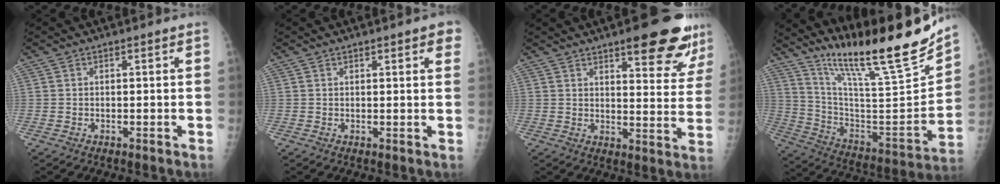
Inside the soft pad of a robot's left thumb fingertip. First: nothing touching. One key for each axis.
{"total": 3.6, "fx": 2.1, "fy": 1.0, "fz": 2.7, "tx": -0.019, "ty": -0.005, "tz": 0.021}
{"total": 15.7, "fx": 10.3, "fy": 4.6, "fz": 10.9, "tx": -0.100, "ty": -0.059, "tz": 0.128}
{"total": 24.7, "fx": 20.3, "fy": 1.9, "fz": 13.9, "tx": -0.205, "ty": -0.126, "tz": 0.335}